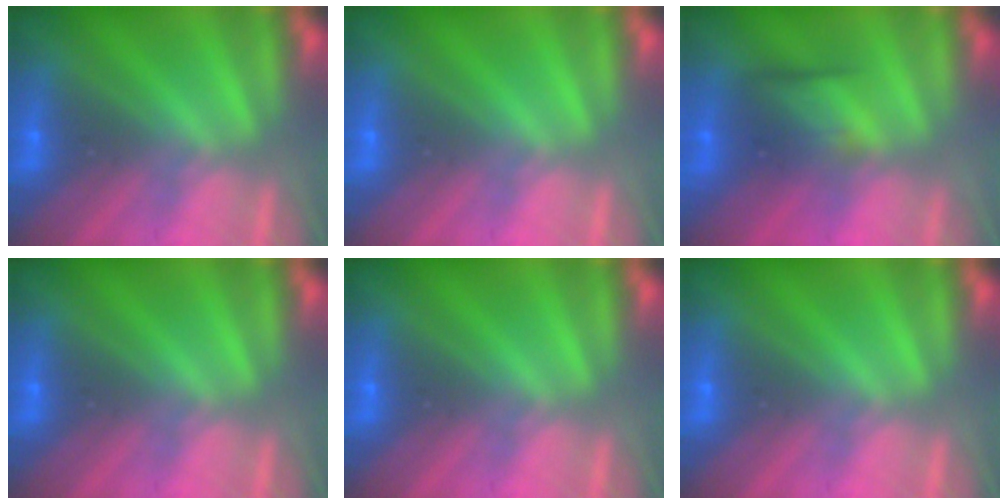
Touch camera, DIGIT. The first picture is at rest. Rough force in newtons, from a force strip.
{"total": 0.0}
{"total": 2.4}
{"total": 0.0}
{"total": 0.0}
{"total": 0.0}